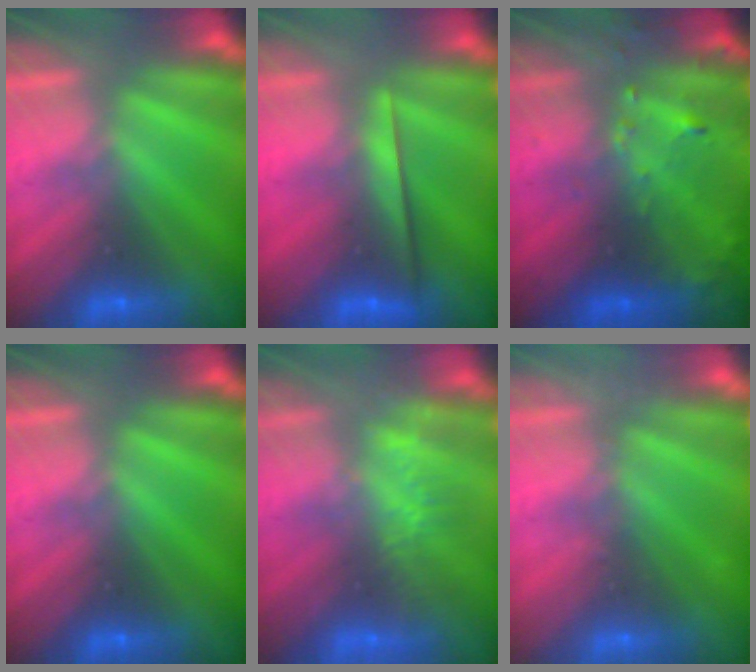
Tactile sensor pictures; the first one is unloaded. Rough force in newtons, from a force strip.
{"total": 2.2}
{"total": 6.3}
{"total": 0.0}
{"total": 3.4}
{"total": 2.1}